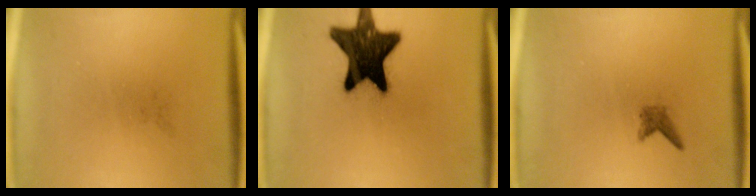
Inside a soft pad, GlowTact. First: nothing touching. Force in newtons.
{"total": 16.7}
{"total": 1.2}